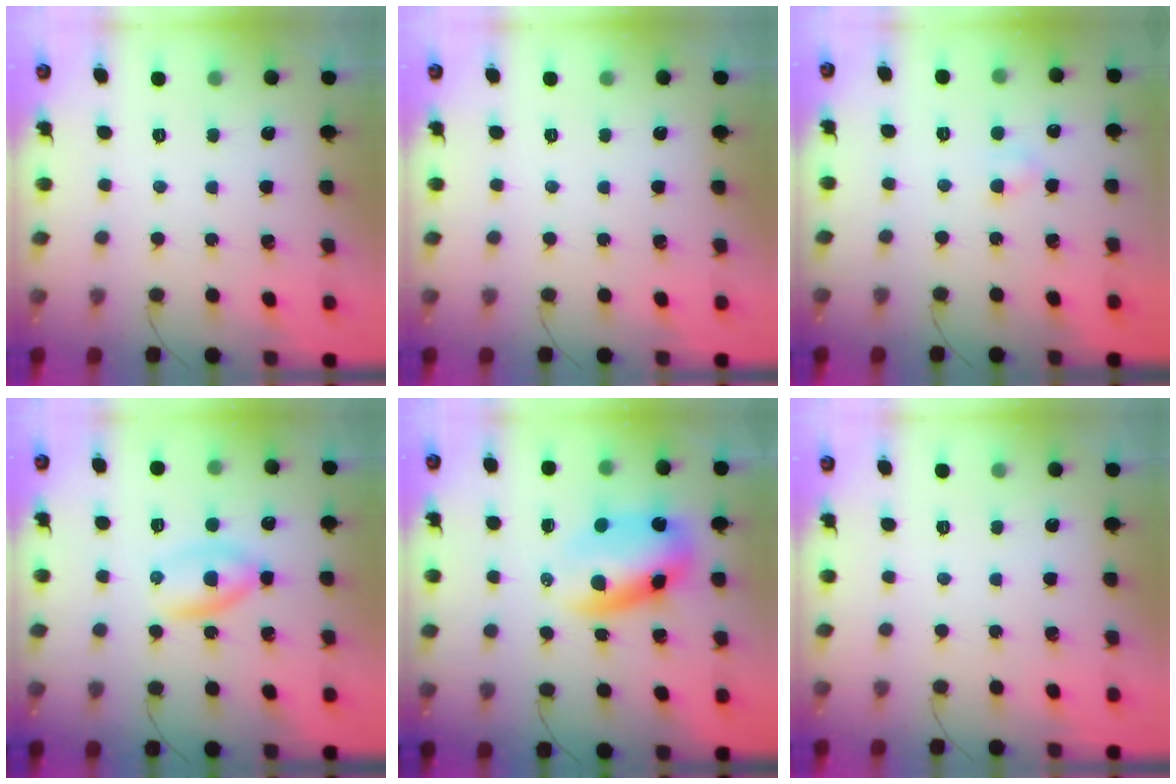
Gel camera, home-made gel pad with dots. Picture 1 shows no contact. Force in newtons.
{"total": 0.0}
{"total": 2.3, "press": 2.1, "slide": 0.8}
{"total": 3.0, "press": 2.9, "slide": 0.9}
{"total": 9.2, "press": 8.9, "slide": 2.4}
{"total": 0.0}